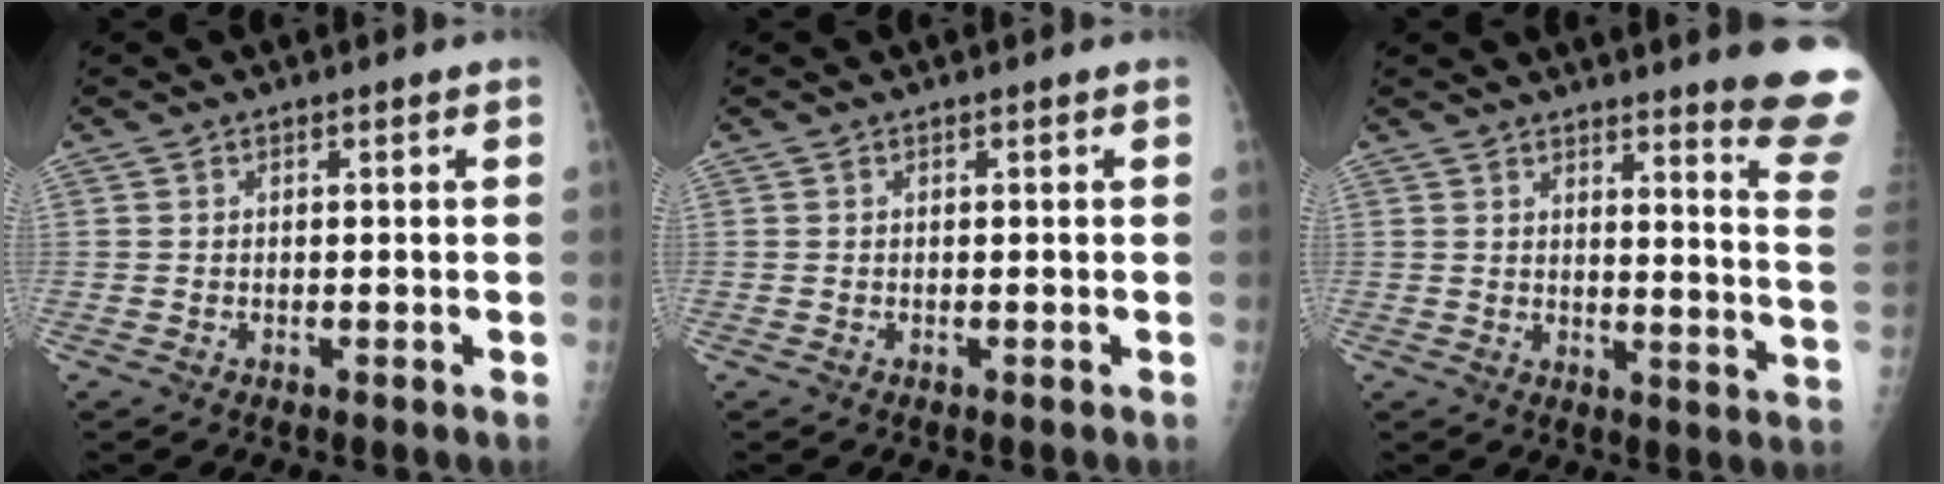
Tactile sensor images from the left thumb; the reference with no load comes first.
{"total": 0.0}
{"total": 14.2, "force": [12.1, -0.4, 7.3], "torque": [-0.074, -0.132, 0.132]}